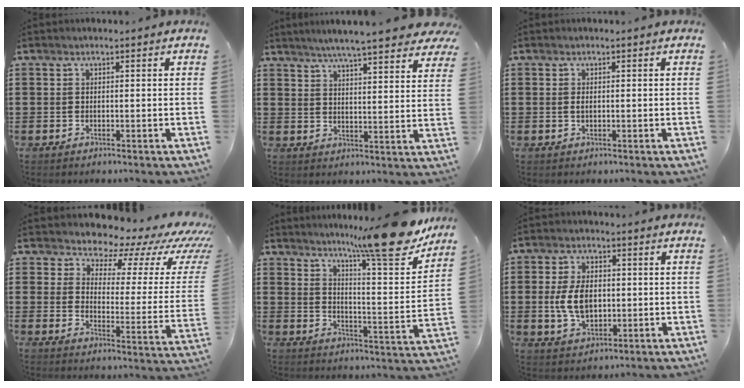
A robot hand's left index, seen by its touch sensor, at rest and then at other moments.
{"total": 5.8, "force": [5.3, -0.1, 2.4], "torque": [-0.068, -0.022, 0.092]}
{"total": 0.9, "force": [0.0, 0.4, 0.8], "torque": [-0.017, 0.000, -0.001]}
{"total": 8.1, "force": [7.4, 2.3, 2.4], "torque": [-0.055, -0.064, 0.120]}
{"total": 14.2, "force": [12.0, 0.6, 7.7], "torque": [-0.123, -0.082, 0.194]}
{"total": 7.2, "force": [0.0, 4.5, 5.6], "torque": [-0.122, 0.004, -0.007]}